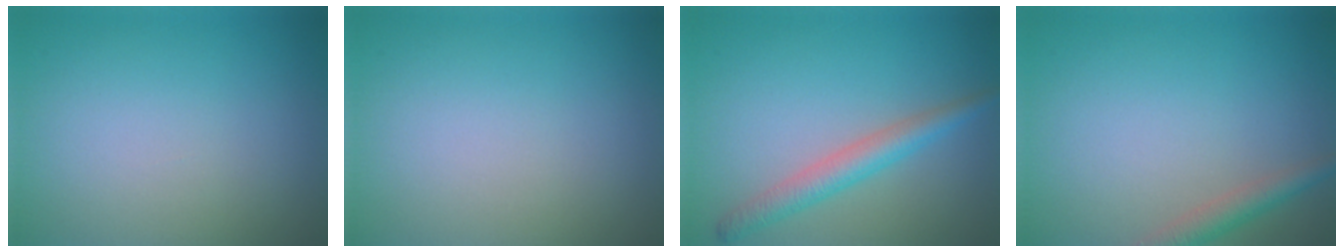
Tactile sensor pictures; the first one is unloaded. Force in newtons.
{"total": 0.0}
{"total": 3.0, "press": 3.0, "slide": 0.0}
{"total": 2.4, "press": 2.4, "slide": 0.1}